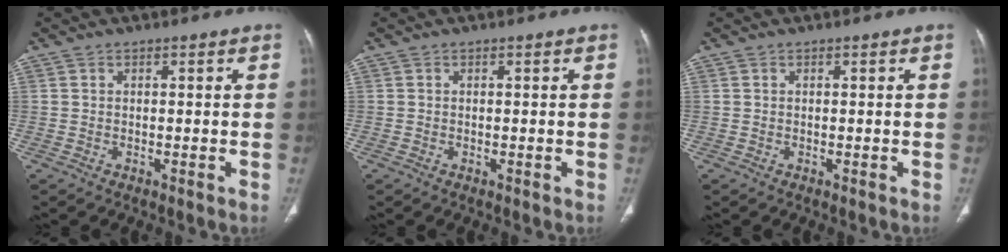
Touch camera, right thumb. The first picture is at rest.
{"total": 0.0}
{"total": 0.0}